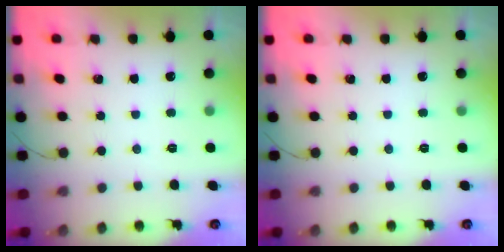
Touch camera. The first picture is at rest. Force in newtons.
{"total": 0.0}